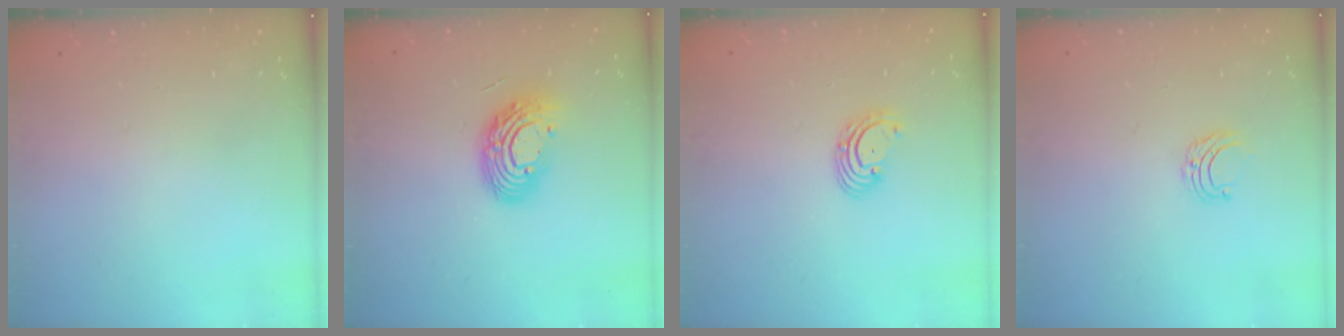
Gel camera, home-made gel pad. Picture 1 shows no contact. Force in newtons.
{"total": 12.1, "press": 12.0, "slide": 1.0}
{"total": 2.9, "press": 2.9, "slide": 0.1}
{"total": 4.9, "press": 4.8, "slide": 0.5}